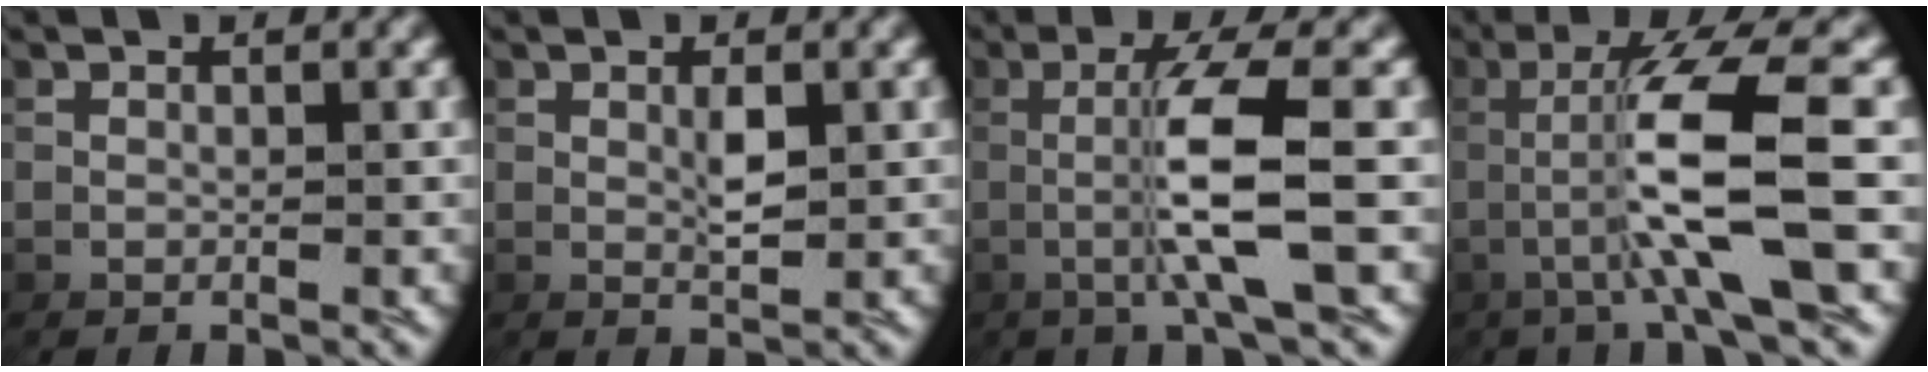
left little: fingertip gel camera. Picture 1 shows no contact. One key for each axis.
{"total": 1.8, "fx": 0.5, "fy": 0.2, "fz": 1.7, "tx": -0.032, "ty": -0.008, "tz": 0.014}
{"total": 5.8, "fx": 0.4, "fy": -0.3, "fz": 5.8, "tx": -0.115, "ty": -0.001, "tz": 0.014}
{"total": 8.1, "fx": 1.0, "fy": 0.4, "fz": 8.1, "tx": -0.153, "ty": 0.002, "tz": 0.024}